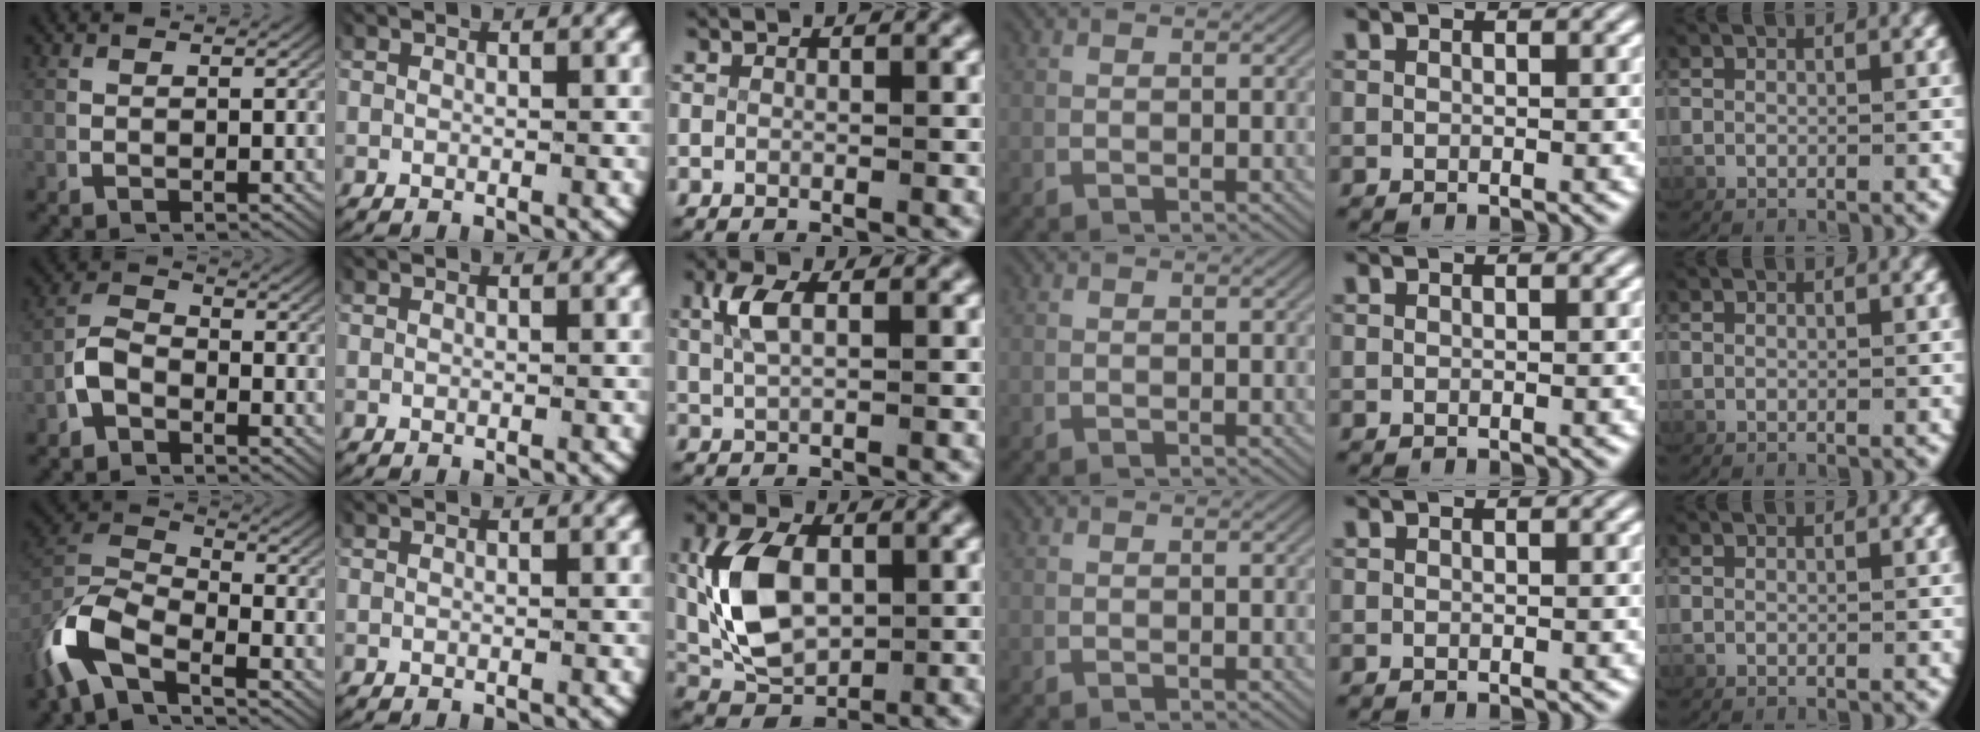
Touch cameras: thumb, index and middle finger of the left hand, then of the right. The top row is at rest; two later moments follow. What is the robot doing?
{"motion": "lift_and_place", "object": "fork"}